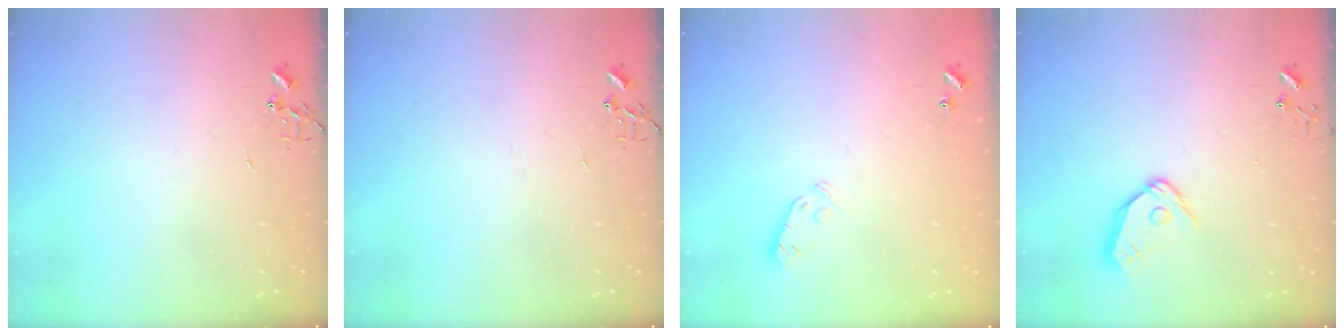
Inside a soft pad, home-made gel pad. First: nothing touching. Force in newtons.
{"total": 0.0}
{"total": 3.1, "press": 3.0, "slide": 0.9}
{"total": 9.4, "press": 9.4, "slide": 0.7}